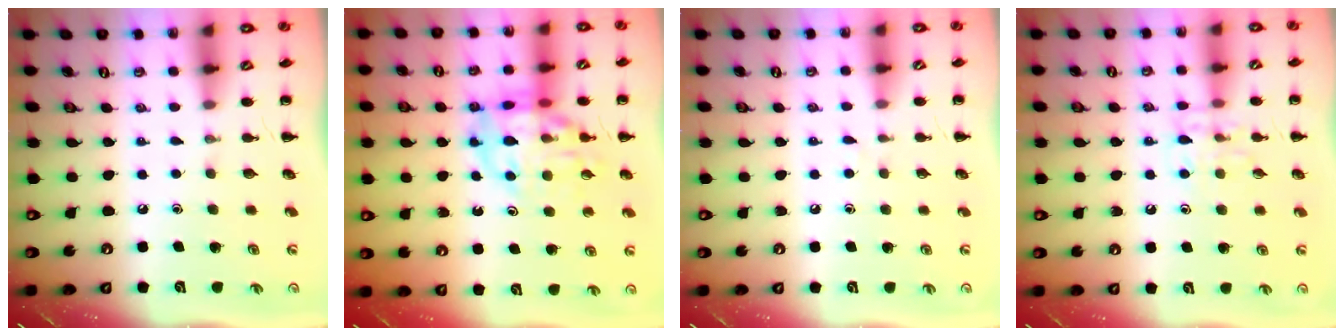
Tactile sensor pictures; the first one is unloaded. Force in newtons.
{"total": 14.6, "press": 14.3, "slide": 2.7}
{"total": 2.9, "press": 2.7, "slide": 1.0}
{"total": 8.0, "press": 7.9, "slide": 0.9}